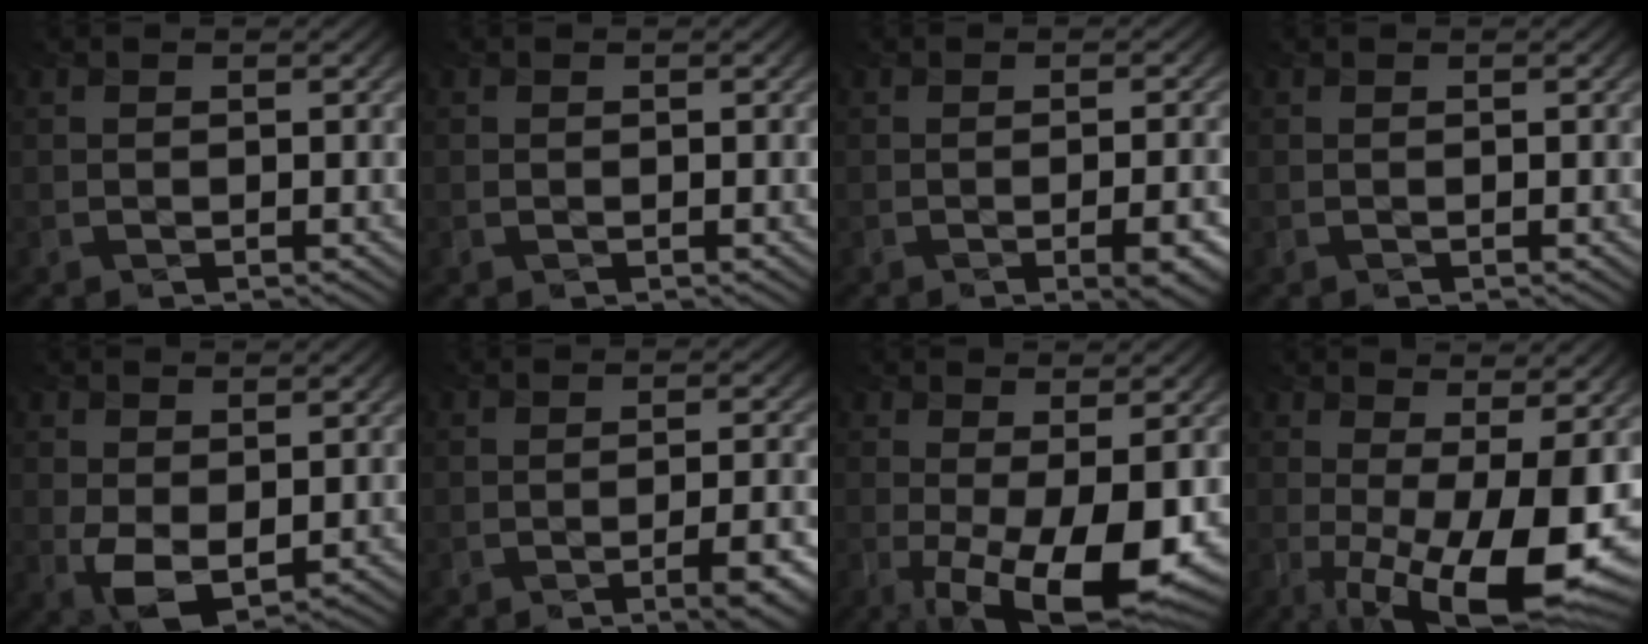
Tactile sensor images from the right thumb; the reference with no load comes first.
{"total": 0.0}
{"total": 4.4, "force": [-2.1, 1.0, 3.7], "torque": [-0.035, 0.005, -0.033]}
{"total": 0.0}
{"total": 5.4, "force": [-0.4, 3.1, 4.4], "torque": [-0.094, -0.009, -0.011]}
{"total": 4.7, "force": [-2.7, 0.8, 3.8], "torque": [-0.041, -0.002, -0.044]}
{"total": 12.1, "force": [-3.2, 4.0, 11.0], "torque": [-0.164, -0.006, -0.046]}
{"total": 15.4, "force": [-2.5, 5.4, 14.2], "torque": [-0.197, -0.011, -0.030]}